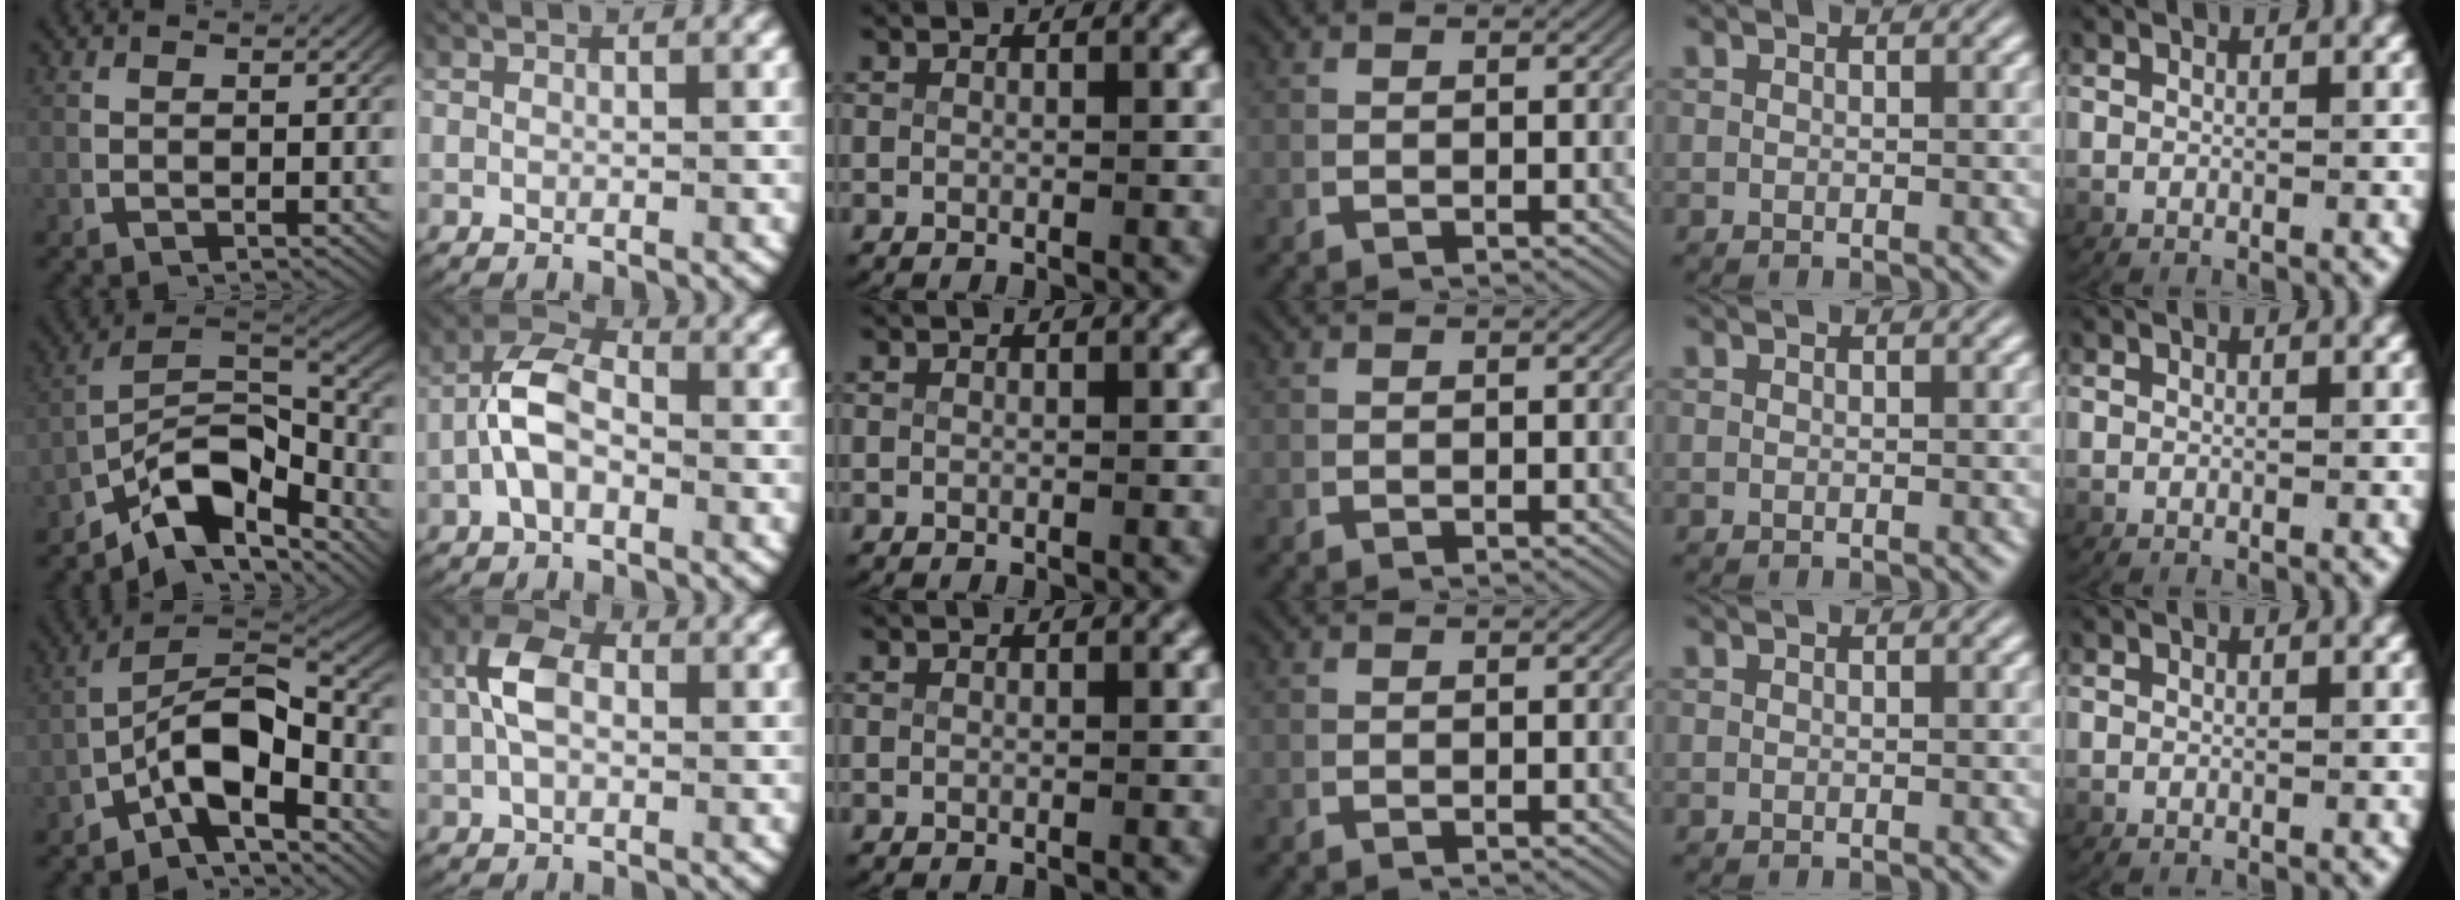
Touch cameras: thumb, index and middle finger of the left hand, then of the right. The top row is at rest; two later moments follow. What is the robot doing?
{"motion": "lift_and_place", "object": "key"}